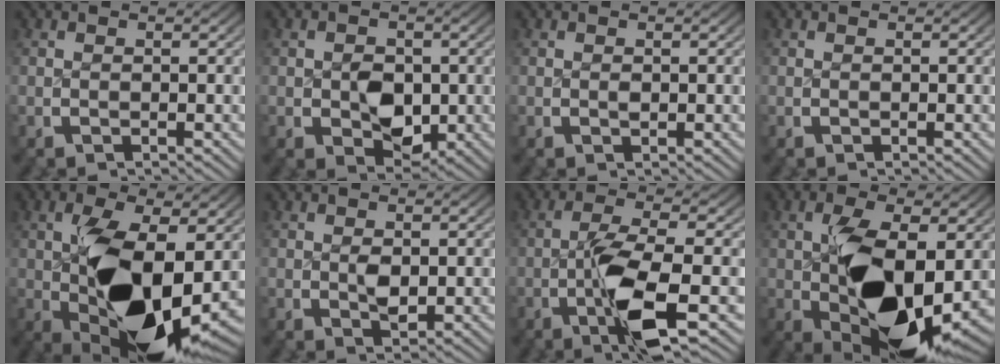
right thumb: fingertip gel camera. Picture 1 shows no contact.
{"total": 5.3, "force": [-0.4, 3.7, 3.8], "torque": [-0.063, -0.027, 0.005]}
{"total": 0.5, "force": [0.1, 0.3, 0.4], "torque": [-0.008, -0.005, 0.003]}
{"total": 0.0}
{"total": 16.5, "force": [-1.9, 8.5, 14.1], "torque": [-0.236, -0.036, -0.007]}
{"total": 1.9, "force": [0.1, 1.2, 1.5], "torque": [-0.027, -0.013, 0.008]}
{"total": 7.8, "force": [-1.6, 2.5, 7.2], "torque": [-0.138, -0.013, -0.022]}
{"total": 14.4, "force": [-1.7, 7.4, 12.3], "torque": [-0.211, -0.036, -0.007]}